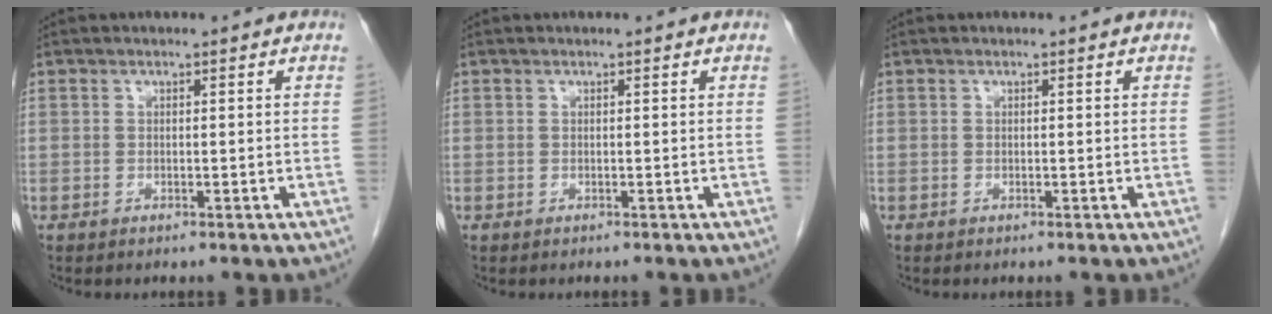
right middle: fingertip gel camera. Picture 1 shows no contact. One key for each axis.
{"total": 0.0}
{"total": 0.0}